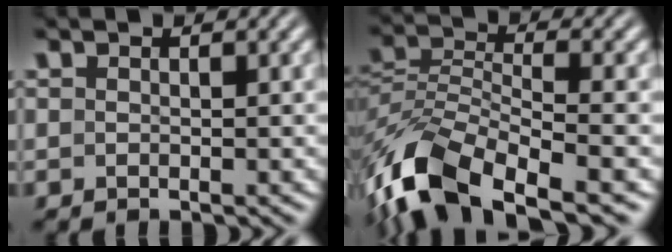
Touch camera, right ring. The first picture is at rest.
{"total": 8.8, "force": [-5.0, 4.6, 5.6], "torque": [-0.136, -0.035, -0.063]}